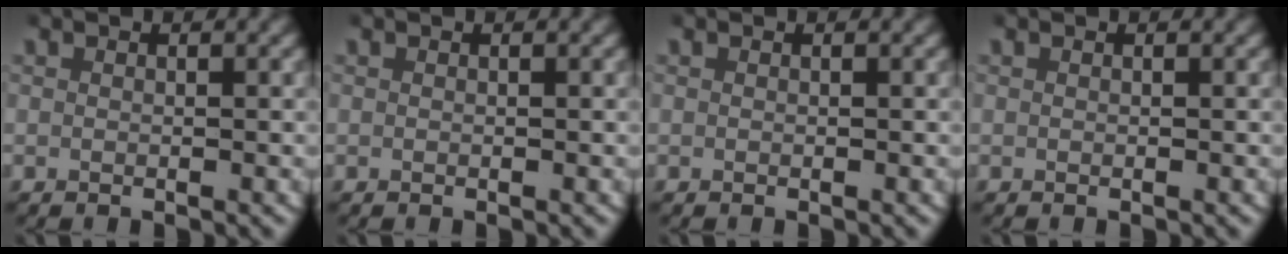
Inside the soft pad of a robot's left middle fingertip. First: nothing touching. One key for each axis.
{"total": 0.0}
{"total": 0.0}
{"total": 0.0}